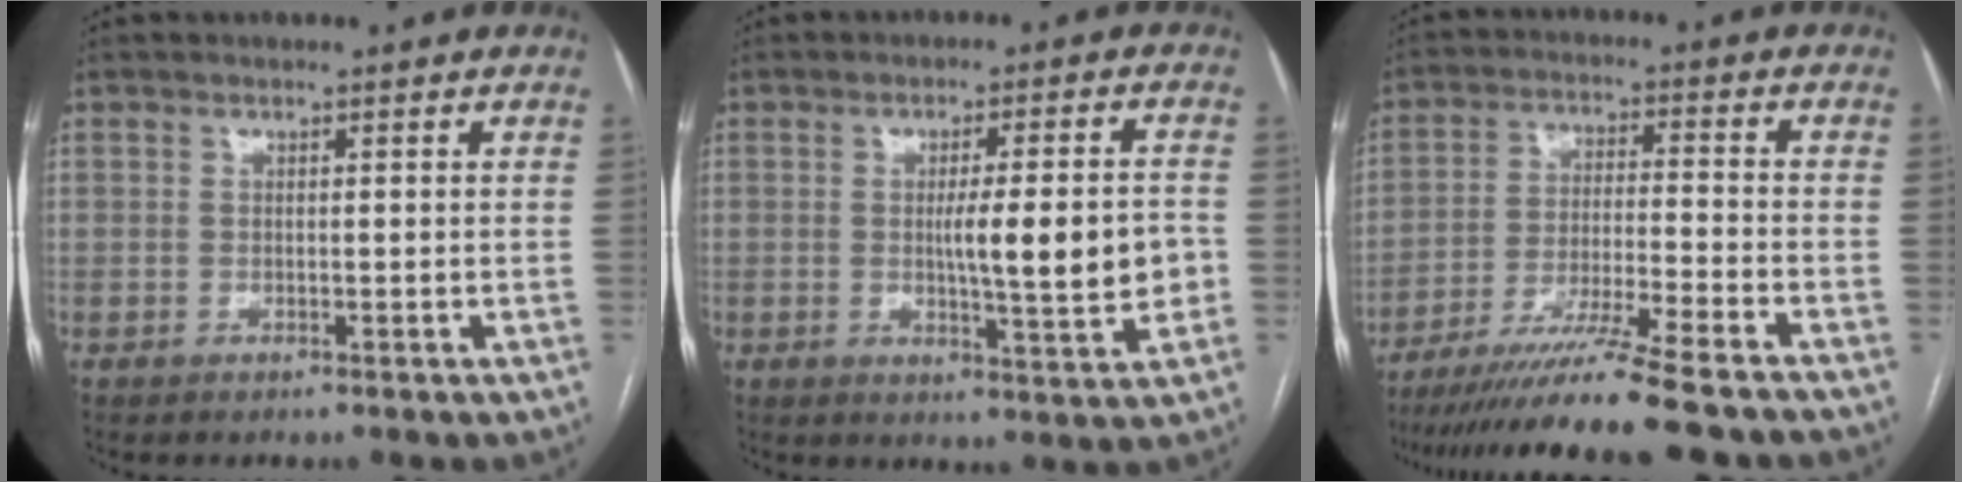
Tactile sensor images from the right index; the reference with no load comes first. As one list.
[{"total": 10.2, "force": [-0.7, 1.3, 10.0], "torque": [-0.146, -0.002, -0.007]}, {"total": 15.2, "force": [-12.7, -1.0, 8.2], "torque": [-0.141, -0.034, -0.208]}]